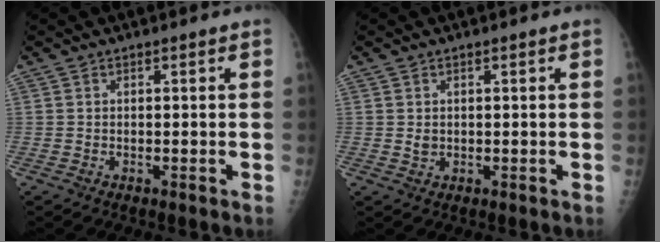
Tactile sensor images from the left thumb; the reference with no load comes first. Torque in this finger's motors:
{"motor_torque": [-0.05, -0.05, 0.09, 0.01, 0.00]}